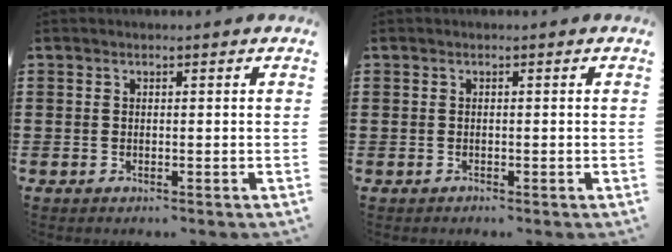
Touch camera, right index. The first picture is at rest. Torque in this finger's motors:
{"motor_torque": [-1.04, 1.10, -1.05, -0.21]}